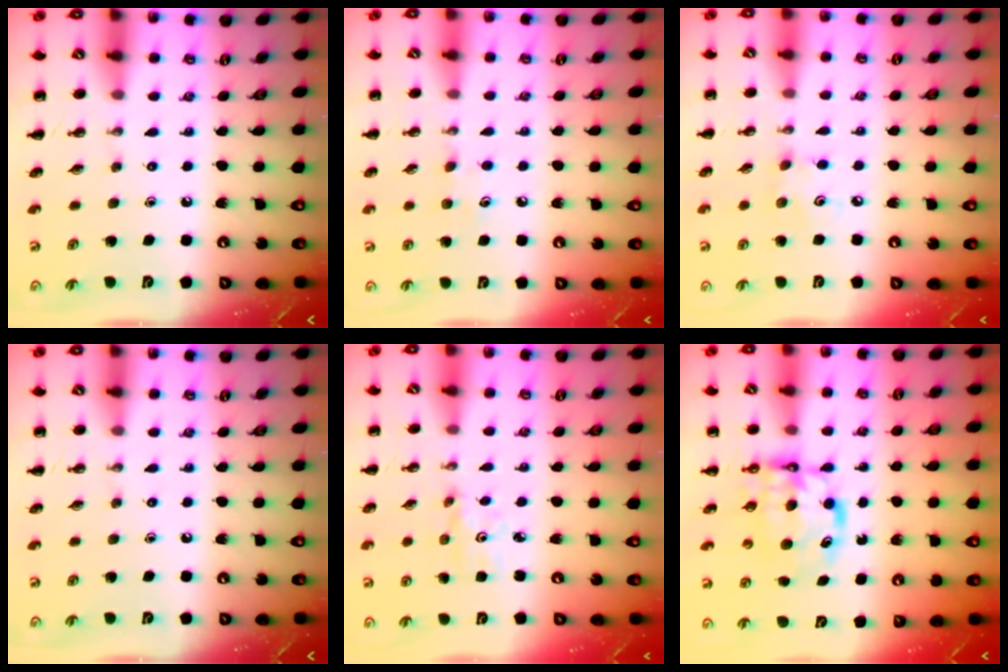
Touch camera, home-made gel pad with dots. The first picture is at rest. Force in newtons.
{"total": 4.4, "press": 4.2, "slide": 1.2}
{"total": 3.8, "press": 3.7, "slide": 0.9}
{"total": 0.0}
{"total": 3.4, "press": 3.2, "slide": 1.1}
{"total": 6.5, "press": 6.4, "slide": 0.9}